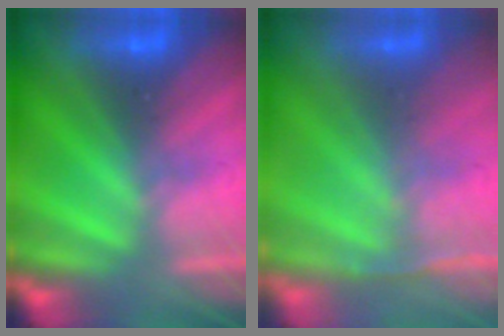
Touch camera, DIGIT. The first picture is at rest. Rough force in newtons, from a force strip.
{"total": 1.1}